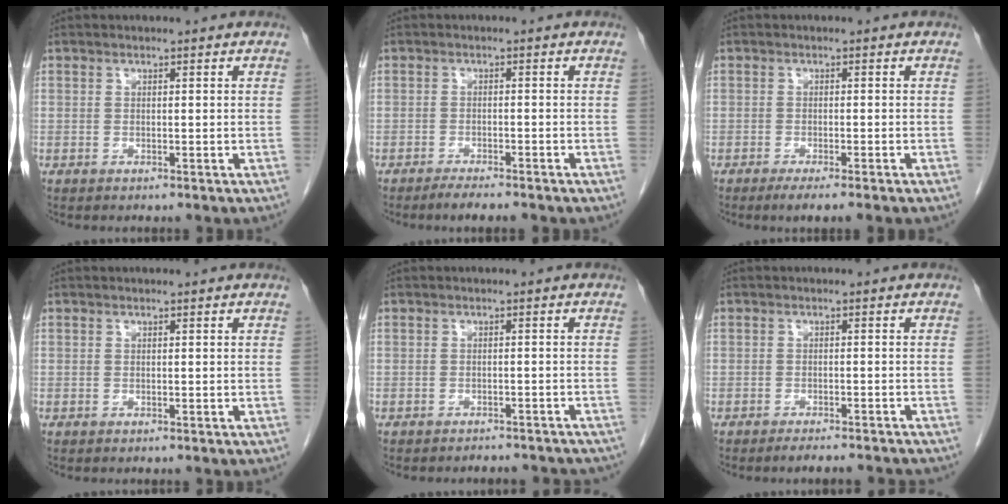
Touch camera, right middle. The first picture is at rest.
{"total": 3.7, "force": [-3.1, 0.3, 2.0], "torque": [-0.032, -0.006, -0.045]}
{"total": 3.4, "force": [-2.4, -0.3, 2.3], "torque": [-0.030, -0.007, -0.037]}
{"total": 0.0}
{"total": 7.6, "force": [-7.1, 2.1, 1.6], "torque": [-0.012, -0.001, -0.072]}
{"total": 7.3, "force": [-6.7, 0.9, 2.7], "torque": [-0.028, -0.008, -0.083]}